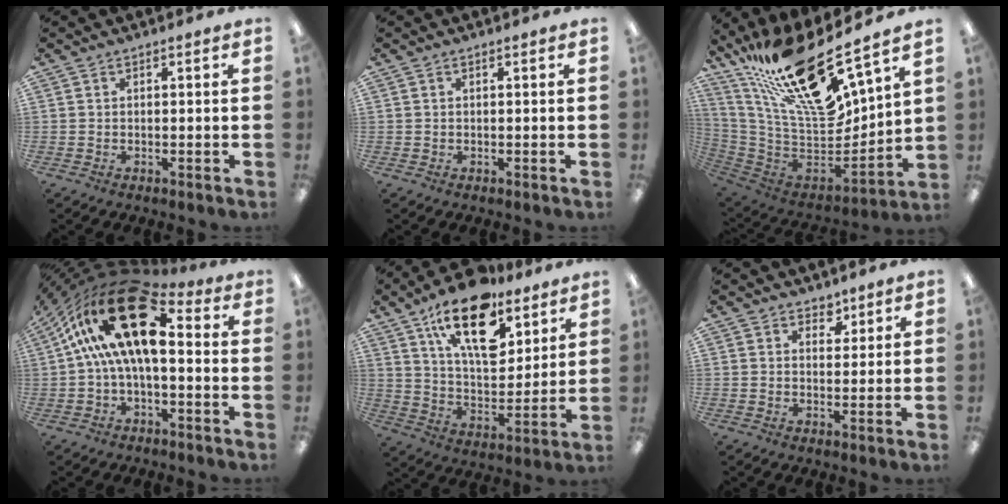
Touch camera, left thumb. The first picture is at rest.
{"total": 0.0}
{"total": 25.3, "force": [18.5, 6.1, 16.1], "torque": [-0.283, -0.138, 0.315]}
{"total": 22.3, "force": [6.4, 10.7, 18.5], "torque": [-0.328, -0.025, 0.114]}
{"total": 20.1, "force": [12.4, 9.6, 12.6], "torque": [-0.194, -0.063, 0.212]}
{"total": 3.3, "force": [2.4, 2.2, 0.6], "torque": [0.004, -0.012, 0.041]}